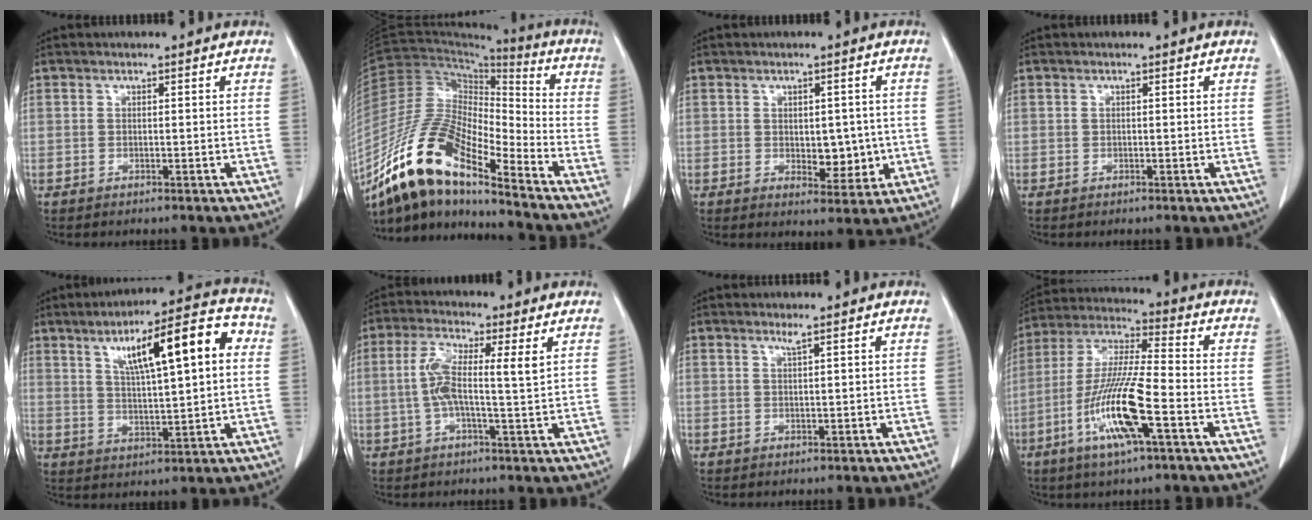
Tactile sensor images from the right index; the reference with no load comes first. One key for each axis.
{"total": 19.1, "fx": -13.6, "fy": 4.7, "fz": 12.5, "tx": -0.254, "ty": 0.004, "tz": -0.252}
{"total": 6.7, "fx": -0.5, "fy": 3.7, "fz": 5.5, "tx": -0.070, "ty": 0.002, "tz": 0.007}
{"total": 0.0}
{"total": 15.1, "fx": 4.7, "fy": 2.9, "fz": 14.1, "tx": -0.219, "ty": 0.032, "tz": 0.074}
{"total": 7.4, "fx": 1.2, "fy": 0.9, "fz": 7.3, "tx": -0.152, "ty": 0.013, "tz": 0.017}
{"total": 1.2, "fx": 0.8, "fy": 0.0, "fz": 0.9, "tx": -0.020, "ty": 0.000, "tz": 0.019}
{"total": 15.0, "fx": -5.5, "fy": 1.5, "fz": 13.9, "tx": -0.286, "ty": -0.011, "tz": -0.104}